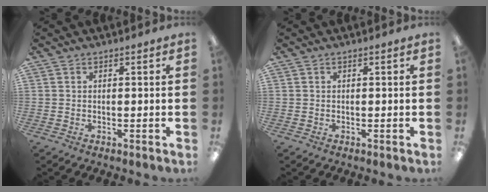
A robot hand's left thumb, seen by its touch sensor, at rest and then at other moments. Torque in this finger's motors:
{"motor_torque": [0.00, 0.00, 0.00, -0.01, 0.00]}